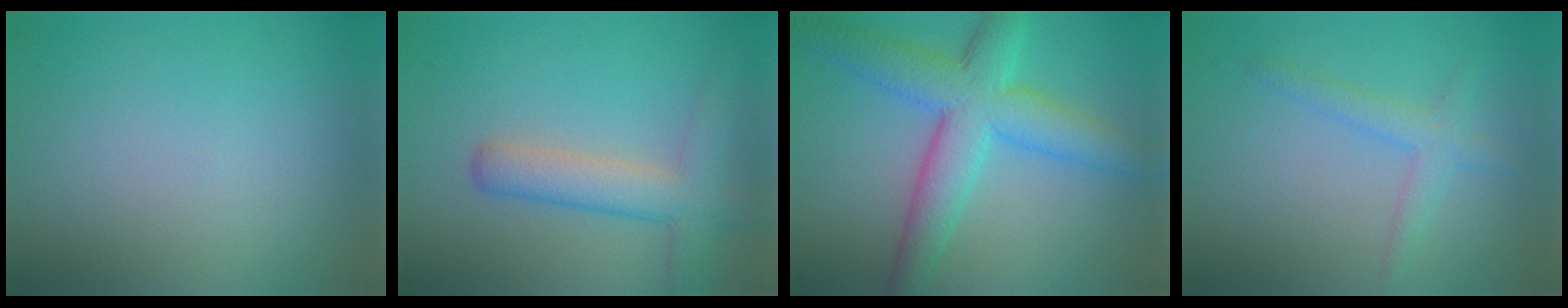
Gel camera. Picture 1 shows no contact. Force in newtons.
{"total": 3.8, "press": 3.8, "slide": 0.4}
{"total": 7.3, "press": 7.3, "slide": 0.2}
{"total": 2.1, "press": 2.1, "slide": 0.1}